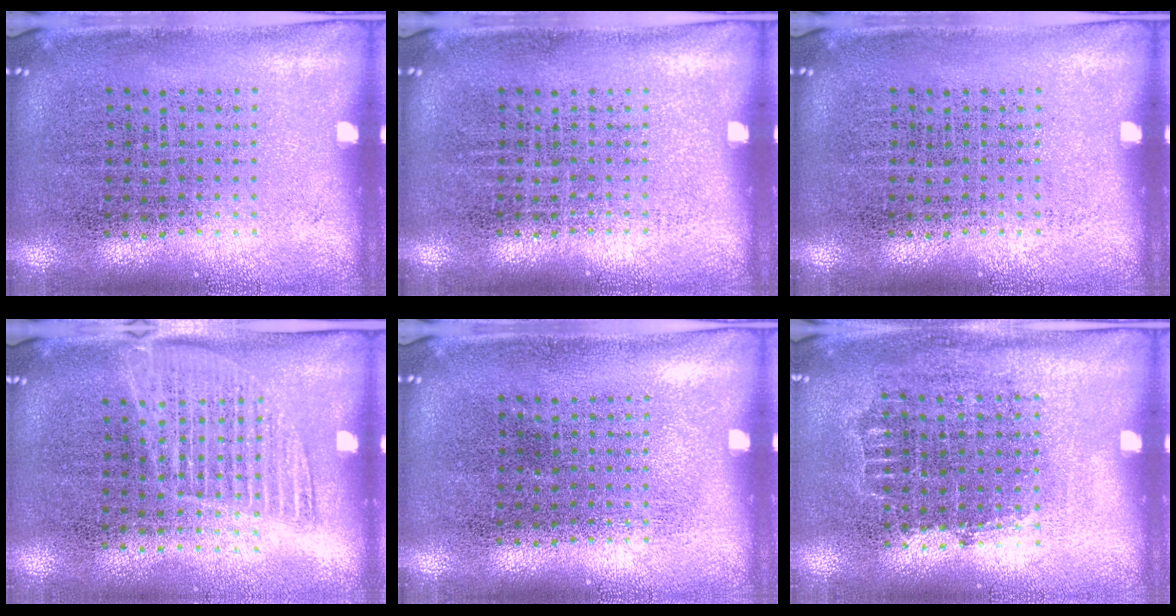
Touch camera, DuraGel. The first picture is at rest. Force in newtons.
{"total": 0.0}
{"total": 0.0}
{"total": 1.3, "press": 1.2, "slide": 0.6}
{"total": 0.0}
{"total": 0.6, "press": 0.6, "slide": 0.2}